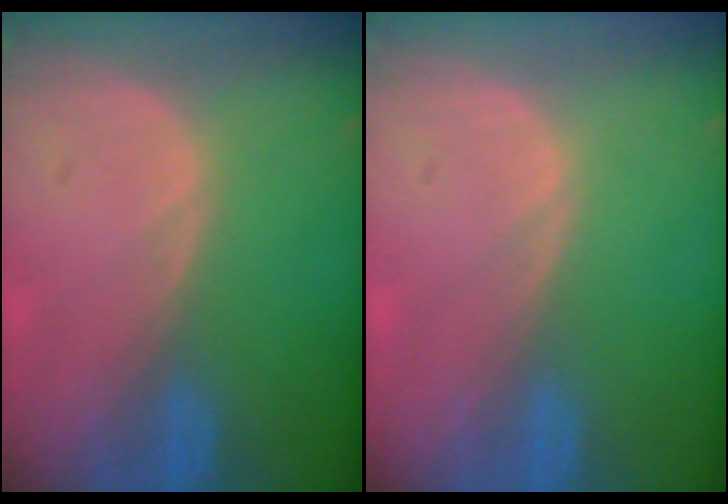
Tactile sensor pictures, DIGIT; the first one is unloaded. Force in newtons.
{"total": 0.0}